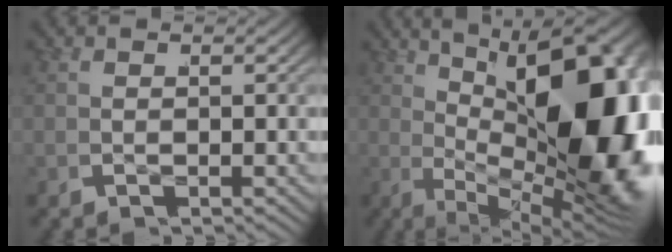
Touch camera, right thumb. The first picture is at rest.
{"total": 23.9, "force": [-0.6, 12.1, 20.6], "torque": [-0.288, -0.050, 0.025]}